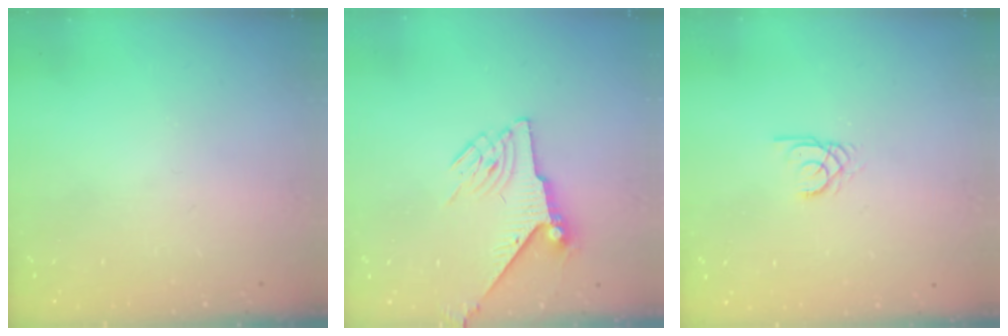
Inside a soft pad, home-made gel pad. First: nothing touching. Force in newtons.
{"total": 6.8, "press": 6.7, "slide": 0.9}
{"total": 2.0, "press": 2.0, "slide": 0.2}